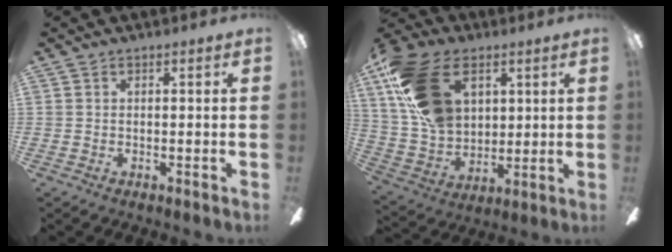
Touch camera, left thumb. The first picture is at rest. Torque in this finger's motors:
{"motor_torque": [1.75, 1.75, 1.83, -0.94, 0.34]}